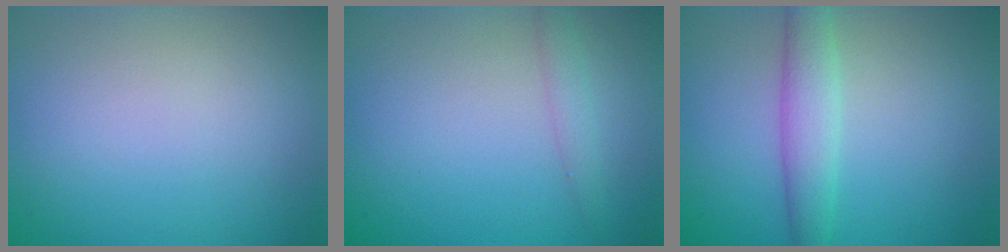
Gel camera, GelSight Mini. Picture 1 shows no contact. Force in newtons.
{"total": 1.4, "press": 1.4, "slide": 0.1}
{"total": 3.2, "press": 3.1, "slide": 0.3}